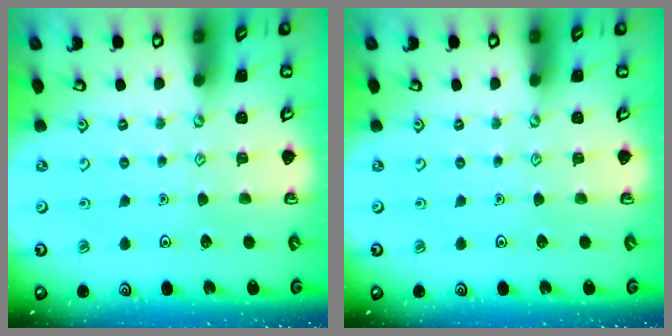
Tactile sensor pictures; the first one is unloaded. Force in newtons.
{"total": 0.0}